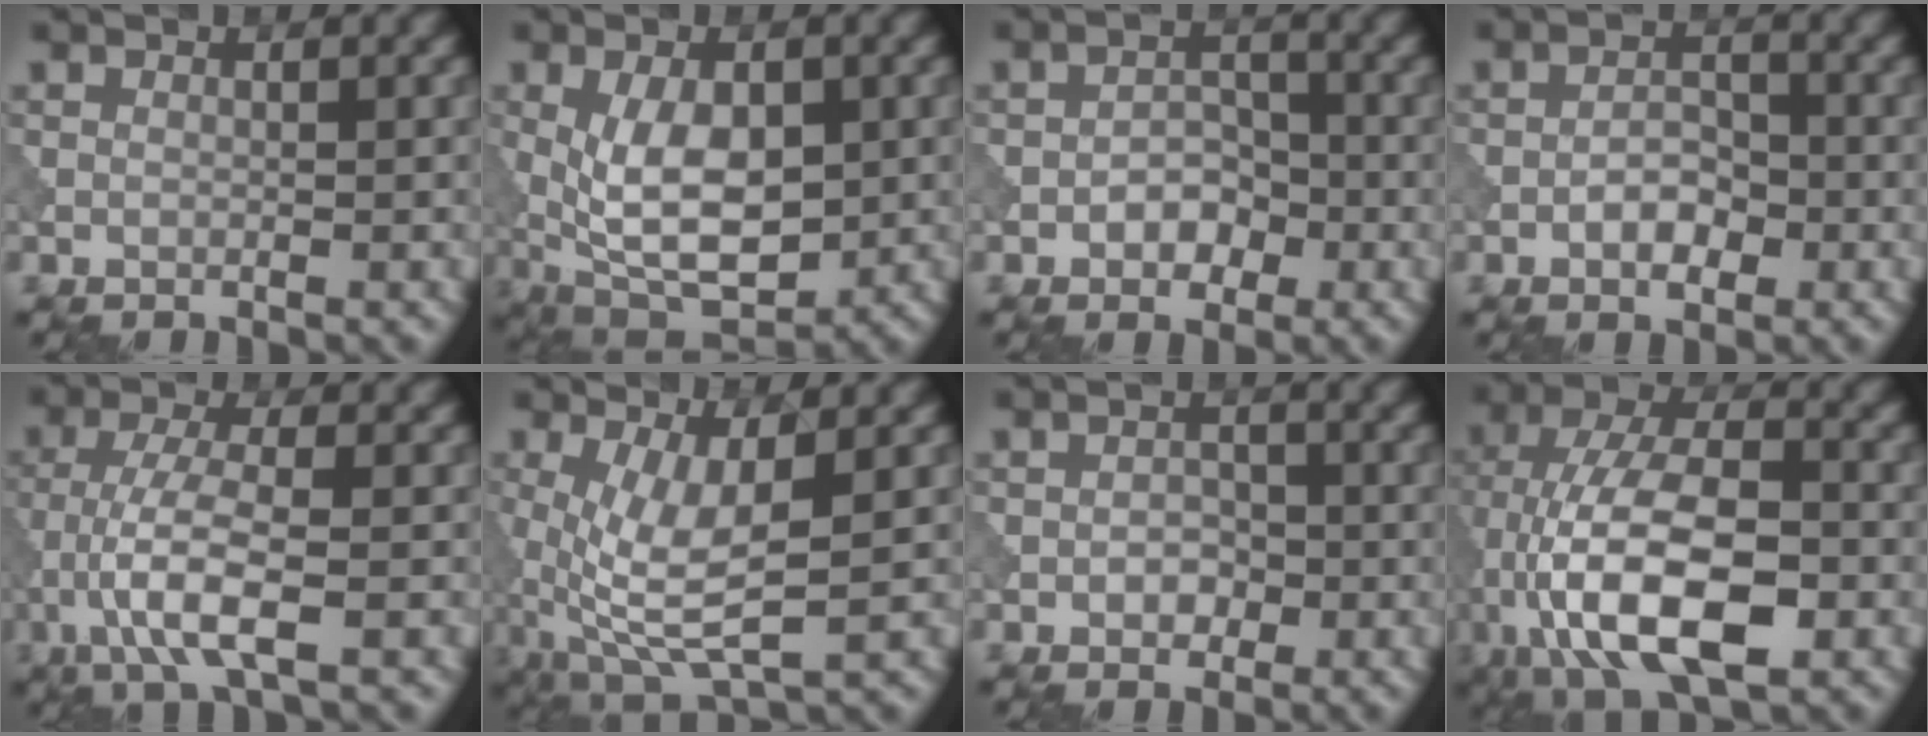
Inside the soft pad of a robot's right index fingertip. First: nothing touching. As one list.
[{"total": 7.8, "force": [-0.1, 4.1, 6.6], "torque": [-0.128, -0.003, 0.001]}, {"total": 2.8, "force": [-1.1, 1.9, 1.7], "torque": [-0.022, 0.005, -0.019]}, {"total": 2.7, "force": [-1.1, 1.5, 2.0], "torque": [-0.029, 0.006, -0.021]}, {"total": 5.9, "force": [-2.1, 1.5, 5.3], "torque": [-0.106, 0.006, -0.048]}, {"total": 6.7, "force": [-0.4, 2.3, 6.3], "torque": [-0.142, -0.013, -0.003]}, {"total": 1.8, "force": [-0.6, 1.3, 1.1], "torque": [-0.016, 0.001, -0.012]}, {"total": 13.0, "force": [-3.6, 5.8, 11.0], "torque": [-0.204, 0.011, -0.072]}]